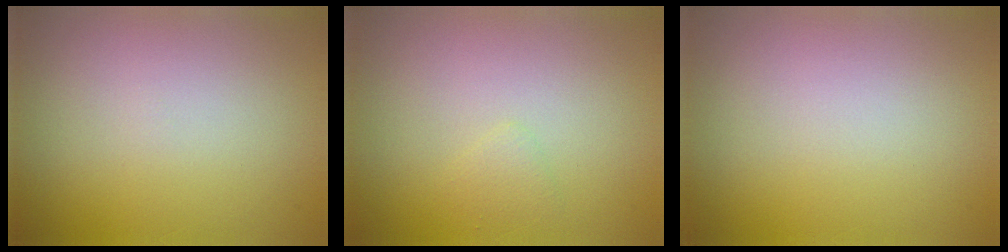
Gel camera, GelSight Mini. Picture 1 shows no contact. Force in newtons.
{"total": 0.8, "press": 0.8, "slide": 0.0}
{"total": 0.0}